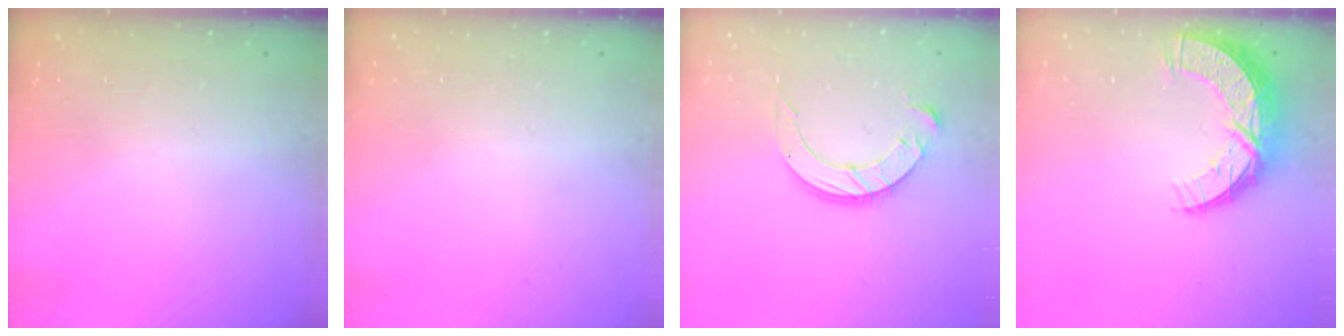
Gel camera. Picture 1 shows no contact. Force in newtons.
{"total": 0.0}
{"total": 10.2, "press": 10.2, "slide": 1.0}
{"total": 11.6, "press": 11.6, "slide": 0.7}